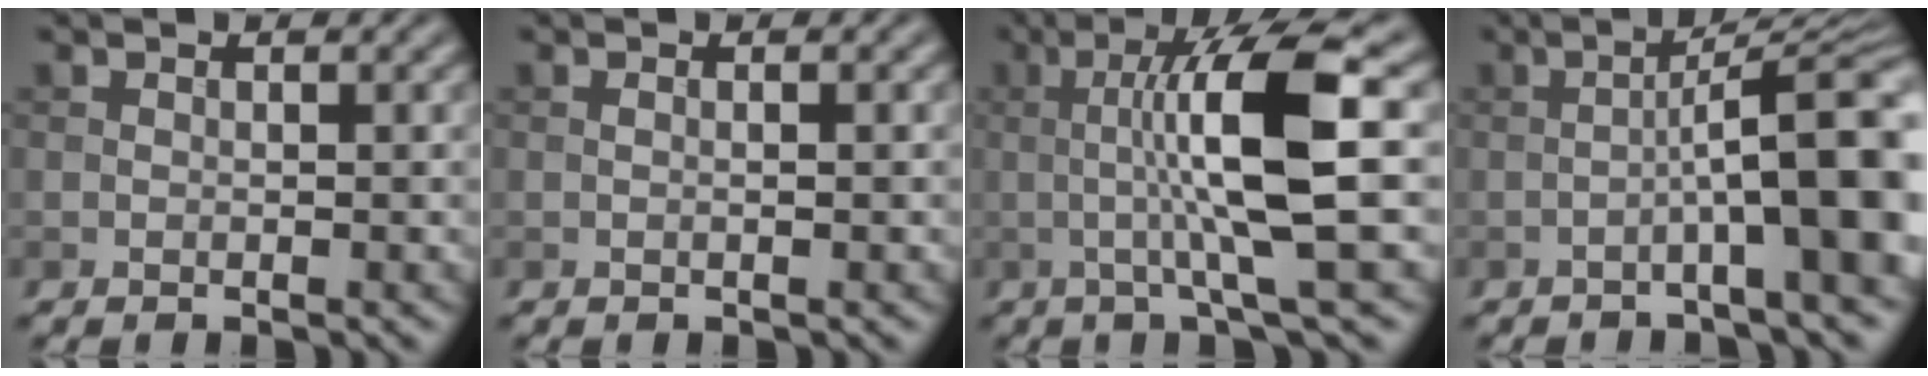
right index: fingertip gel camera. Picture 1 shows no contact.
{"total": 0.9, "force": [0.0, 0.2, 0.9], "torque": [-0.013, -0.002, -0.001]}
{"total": 9.3, "force": [0.0, 1.4, 9.2], "torque": [-0.141, 0.006, 0.001]}
{"total": 8.6, "force": [-1.9, 1.1, 8.3], "torque": [-0.116, 0.028, -0.037]}